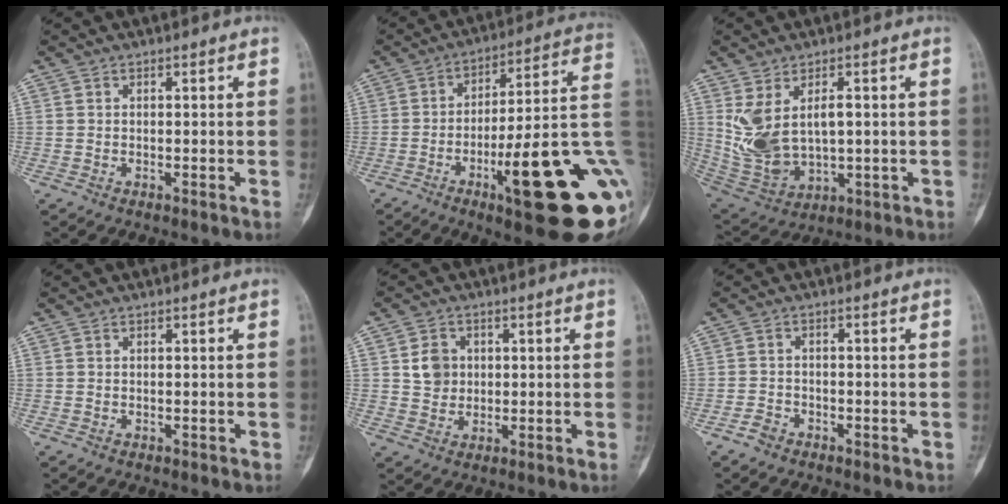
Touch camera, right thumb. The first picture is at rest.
{"total": 26.5, "force": [-8.1, 5.6, 24.6], "torque": [-0.269, 0.026, -0.109]}
{"total": 12.3, "force": [1.4, 7.7, 9.5], "torque": [-0.169, -0.006, 0.052]}
{"total": 0.0}
{"total": 5.3, "force": [0.9, 4.7, 2.4], "torque": [-0.015, -0.001, 0.015]}
{"total": 2.8, "force": [-1.9, 1.9, 0.6], "torque": [-0.009, 0.014, -0.036]}